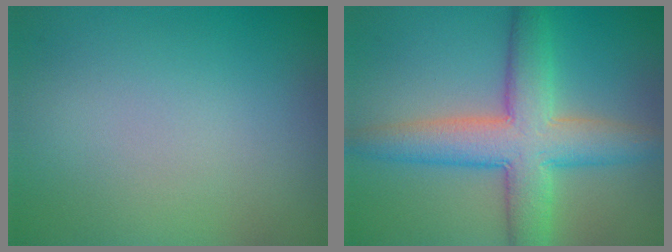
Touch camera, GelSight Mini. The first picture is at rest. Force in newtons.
{"total": 7.3, "press": 7.3, "slide": 0.3}